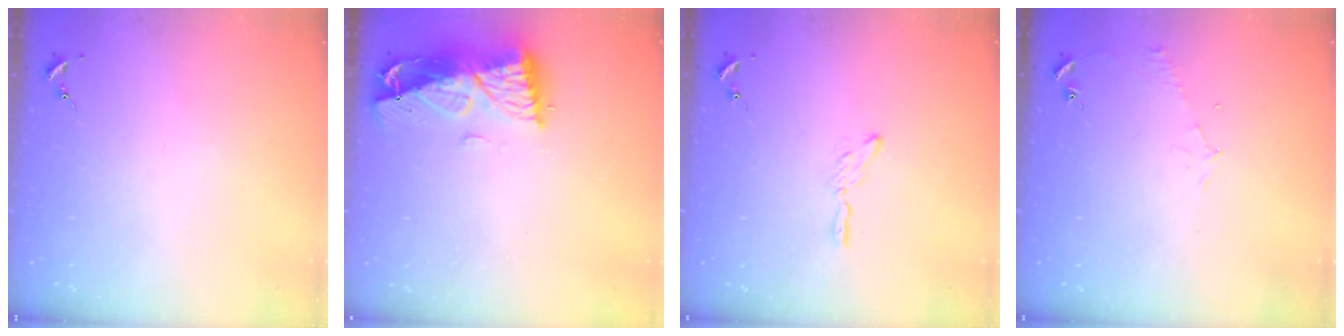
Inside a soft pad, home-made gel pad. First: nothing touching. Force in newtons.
{"total": 10.7, "press": 10.6, "slide": 1.5}
{"total": 2.9, "press": 2.9, "slide": 0.3}
{"total": 4.8, "press": 4.8, "slide": 0.6}